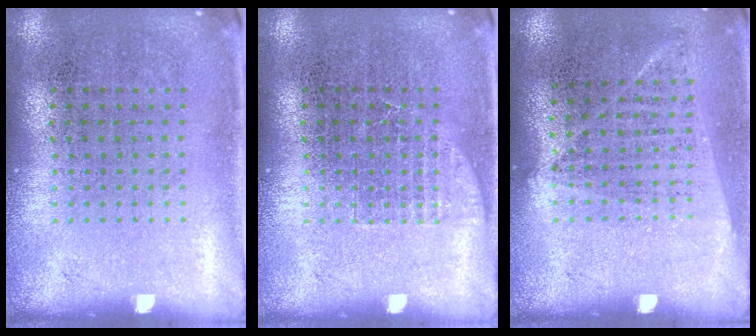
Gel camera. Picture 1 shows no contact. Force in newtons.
{"total": 1.1, "press": 1.1, "slide": 0.2}
{"total": 1.0, "press": 0.9, "slide": 0.5}